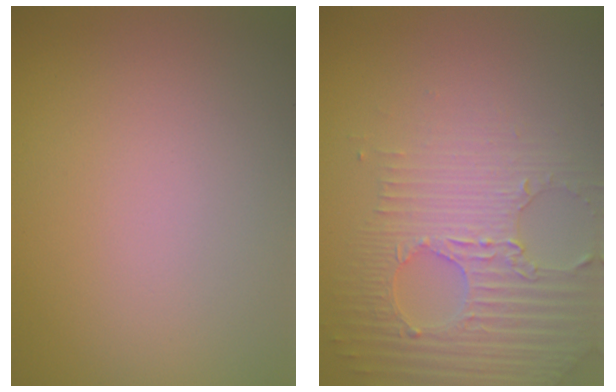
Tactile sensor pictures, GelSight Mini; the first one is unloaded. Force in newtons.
{"total": 4.7, "press": 4.2, "slide": 2.1}